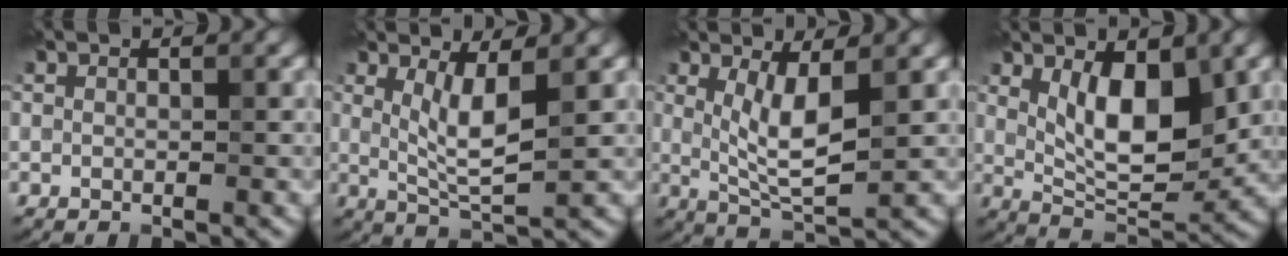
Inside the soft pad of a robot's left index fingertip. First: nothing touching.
{"total": 4.0, "force": [1.0, 0.8, 3.8], "torque": [-0.074, -0.012, 0.025]}
{"total": 4.6, "force": [0.9, 1.2, 4.4], "torque": [-0.081, -0.012, 0.023]}
{"total": 6.8, "force": [2.0, 2.9, 5.8], "torque": [-0.094, -0.009, 0.039]}